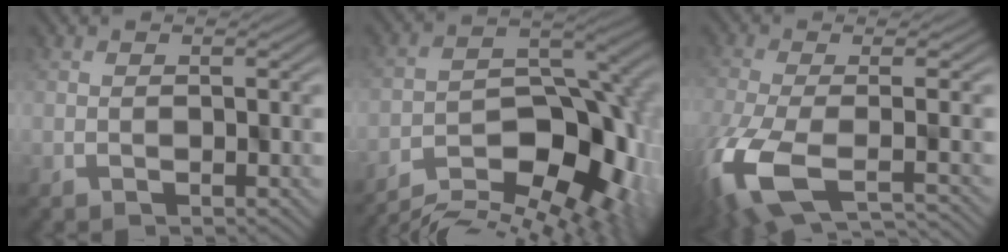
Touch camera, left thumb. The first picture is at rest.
{"total": 11.5, "force": [-5.9, 5.7, 8.0], "torque": [-0.149, -0.019, -0.100]}
{"total": 11.5, "force": [-6.3, 4.3, 8.7], "torque": [-0.207, -0.037, -0.110]}